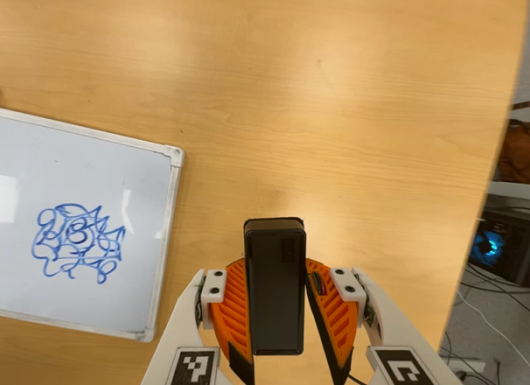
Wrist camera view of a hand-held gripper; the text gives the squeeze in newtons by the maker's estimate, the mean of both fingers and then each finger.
{"total": 5.1, "left": 4.8, "right": 5.5}